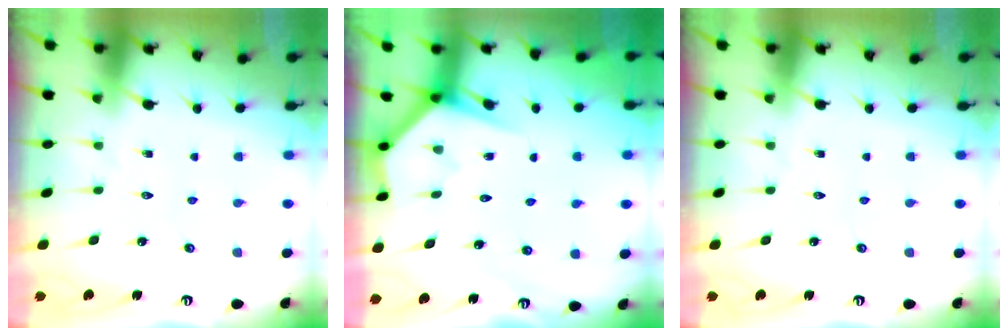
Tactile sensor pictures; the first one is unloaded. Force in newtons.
{"total": 3.9, "press": 3.9, "slide": 0.2}
{"total": 0.0}